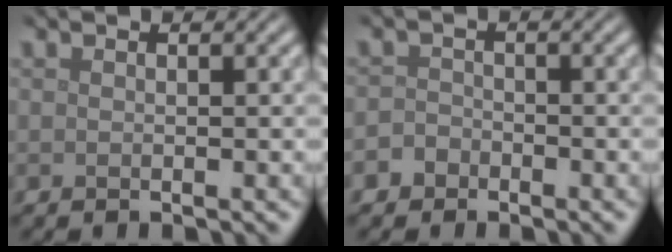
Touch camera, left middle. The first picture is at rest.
{"total": 1.6, "force": [-1.0, 1.3, 0.3], "torque": [0.008, 0.005, -0.023]}